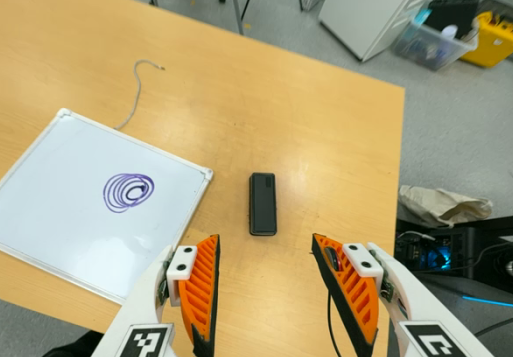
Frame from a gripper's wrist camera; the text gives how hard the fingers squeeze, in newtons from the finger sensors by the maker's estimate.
{"total": 0.0}